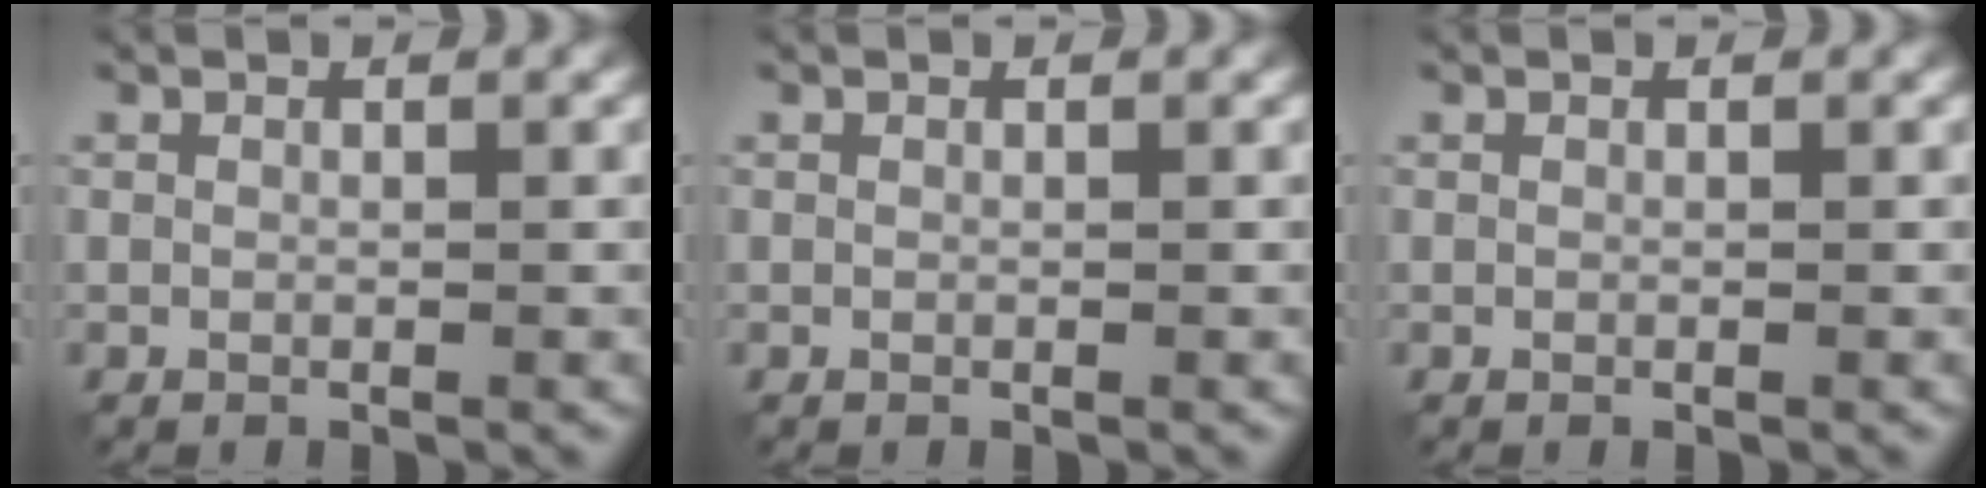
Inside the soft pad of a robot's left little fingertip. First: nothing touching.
{"total": 0.0}
{"total": 0.0}